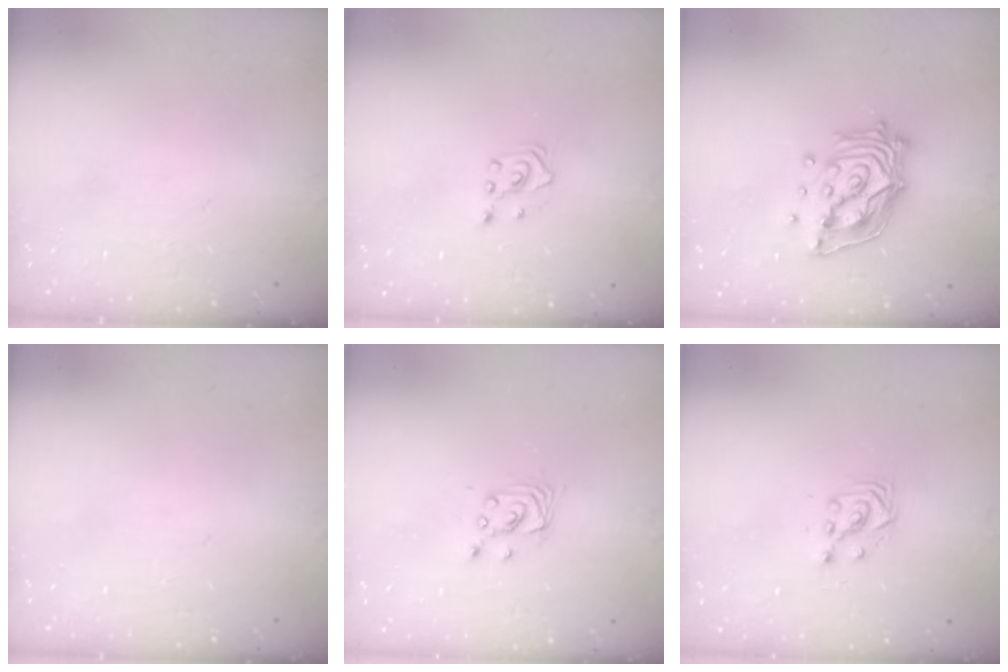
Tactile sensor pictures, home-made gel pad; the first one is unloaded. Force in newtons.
{"total": 2.0, "press": 1.8, "slide": 0.9}
{"total": 14.1, "press": 14.0, "slide": 1.7}
{"total": 0.0}
{"total": 2.8, "press": 2.8, "slide": 0.2}
{"total": 3.0, "press": 3.0, "slide": 0.2}